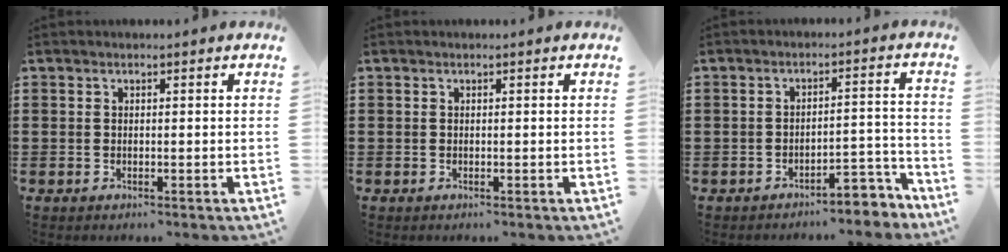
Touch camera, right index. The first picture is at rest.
{"total": 0.0}
{"total": 4.7, "force": [-4.3, 1.1, 1.5], "torque": [-0.027, 0.006, -0.087]}